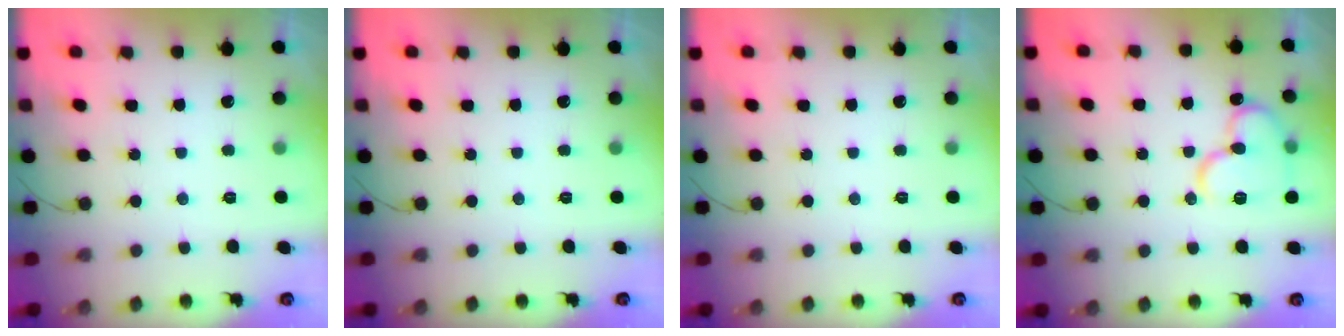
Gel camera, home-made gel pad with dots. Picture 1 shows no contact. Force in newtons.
{"total": 0.0}
{"total": 0.0}
{"total": 13.3, "press": 13.2, "slide": 1.8}